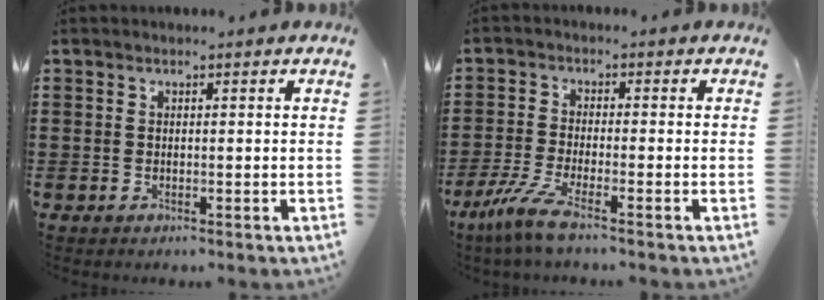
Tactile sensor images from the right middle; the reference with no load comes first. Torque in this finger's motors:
{"motor_torque": [1.64, -0.50, 0.35, 0.10]}